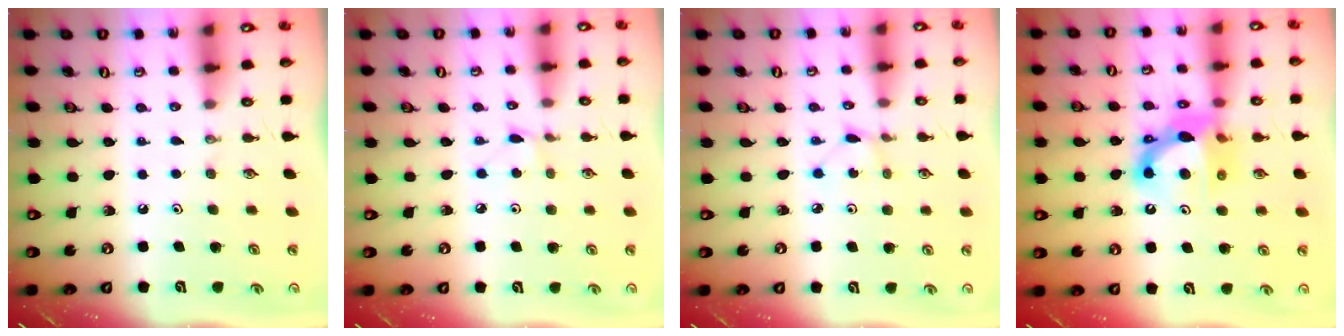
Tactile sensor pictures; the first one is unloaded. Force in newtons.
{"total": 2.8, "press": 2.7, "slide": 0.4}
{"total": 1.1, "press": 1.1, "slide": 0.1}
{"total": 12.3, "press": 12.2, "slide": 1.5}